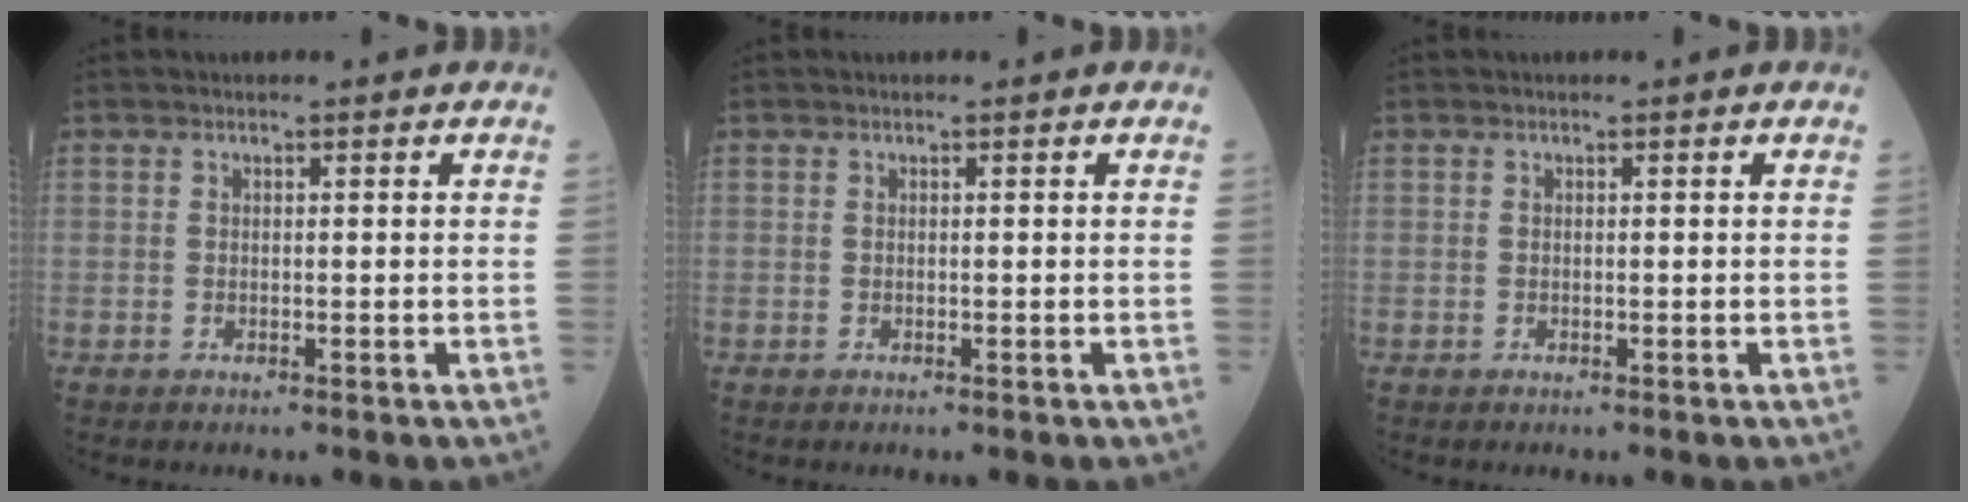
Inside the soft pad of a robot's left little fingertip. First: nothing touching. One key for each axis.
{"total": 0.0}
{"total": 0.0}